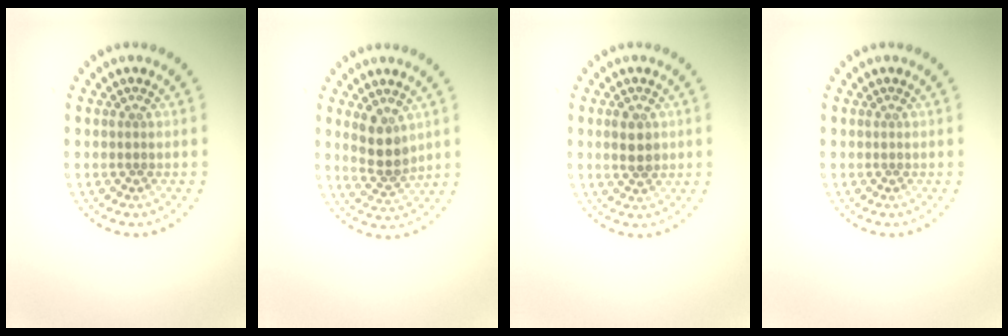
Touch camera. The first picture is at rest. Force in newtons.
{"total": 3.6, "press": 3.4, "slide": 1.4}
{"total": 2.2, "press": 2.2, "slide": 0.3}
{"total": 0.0}